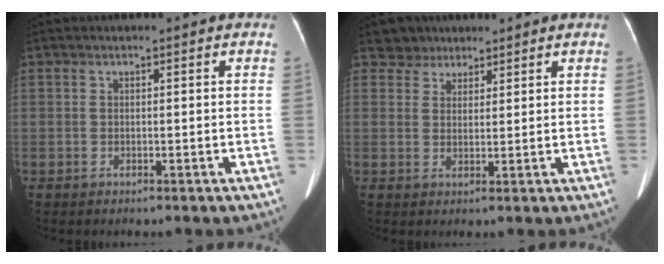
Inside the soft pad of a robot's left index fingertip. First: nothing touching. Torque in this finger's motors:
{"motor_torque": [0.19, -0.21, -0.03, -0.02]}